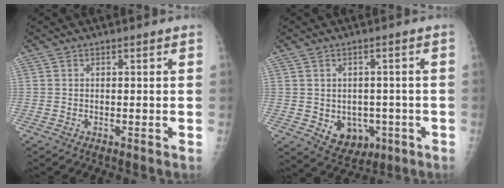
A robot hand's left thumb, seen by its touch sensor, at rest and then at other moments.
{"total": 7.9, "force": [-2.0, 6.2, 4.5], "torque": [-0.035, 0.006, -0.010]}